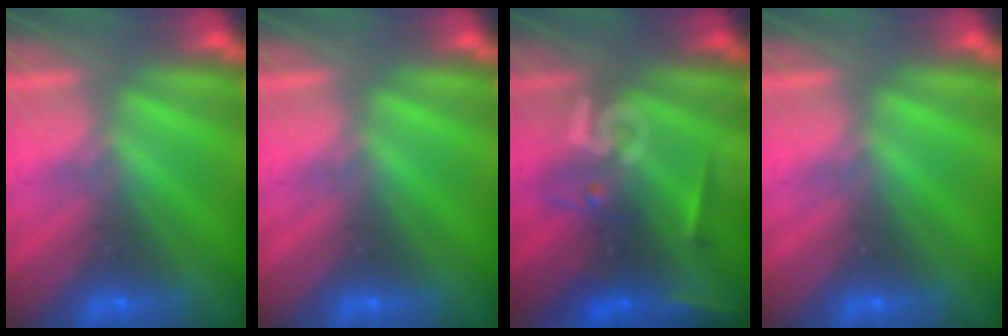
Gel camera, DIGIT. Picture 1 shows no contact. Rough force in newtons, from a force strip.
{"total": 0.0}
{"total": 2.5}
{"total": 0.0}